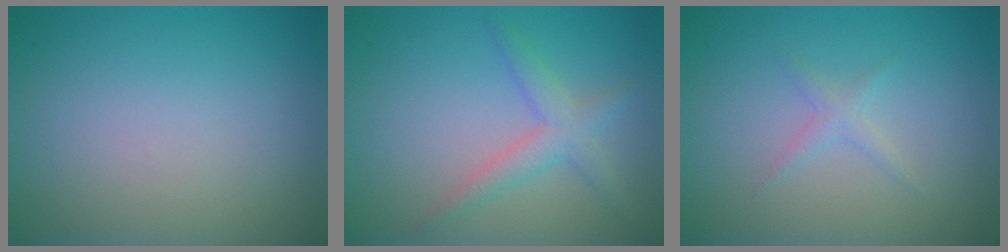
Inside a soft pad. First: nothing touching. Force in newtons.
{"total": 2.5, "press": 2.5, "slide": 0.2}
{"total": 1.1, "press": 1.1, "slide": 0.1}